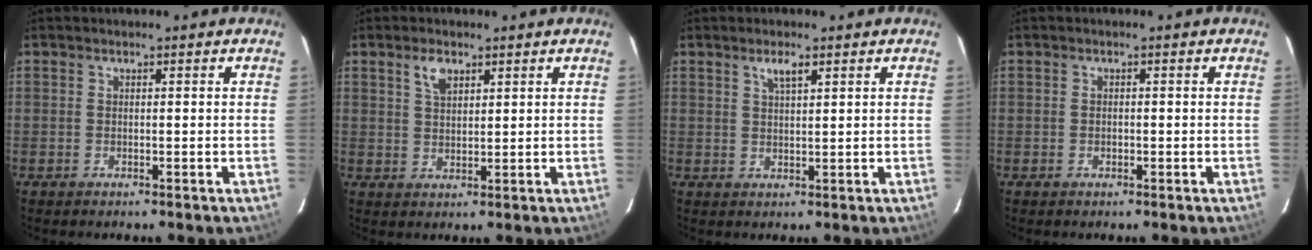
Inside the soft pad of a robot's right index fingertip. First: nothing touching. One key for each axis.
{"total": 3.7, "fx": 2.2, "fy": 1.9, "fz": 2.4, "tx": -0.042, "ty": 0.007, "tz": 0.042}
{"total": 2.7, "fx": 1.7, "fy": 0.6, "fz": 2.0, "tx": -0.034, "ty": 0.004, "tz": 0.031}
{"total": 0.8, "fx": -0.2, "fy": 0.6, "fz": 0.4, "tx": -0.006, "ty": 0.002, "tz": -0.004}